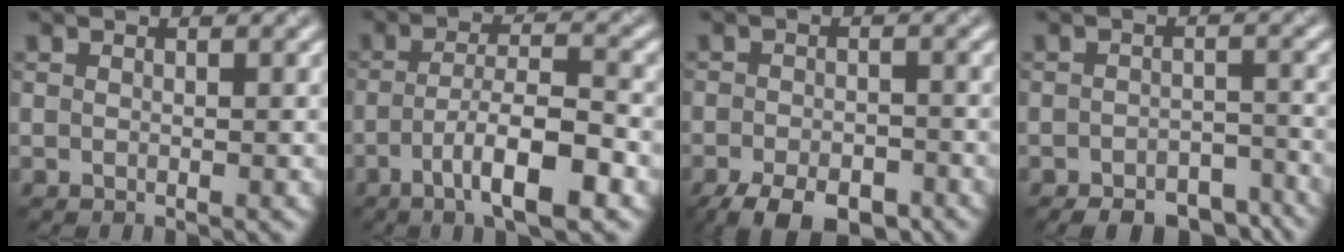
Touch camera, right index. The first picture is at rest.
{"total": 6.7, "force": [-2.9, 1.3, 5.8], "torque": [-0.101, 0.009, -0.053]}
{"total": 6.2, "force": [-4.4, 2.6, 3.5], "torque": [-0.054, -0.010, -0.074]}
{"total": 6.0, "force": [-5.0, 2.4, 2.3], "torque": [-0.030, -0.009, -0.066]}